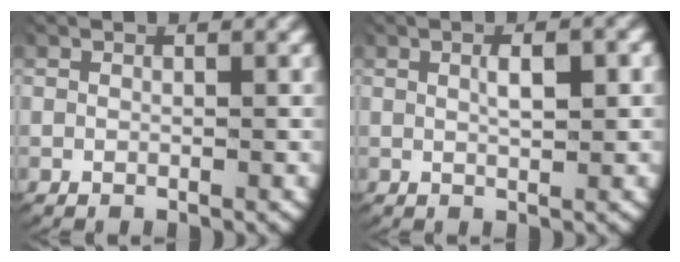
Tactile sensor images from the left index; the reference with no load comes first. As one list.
[{"total": 2.2, "force": [0.4, 0.6, 2.1], "torque": [-0.028, -0.001, 0.010]}]